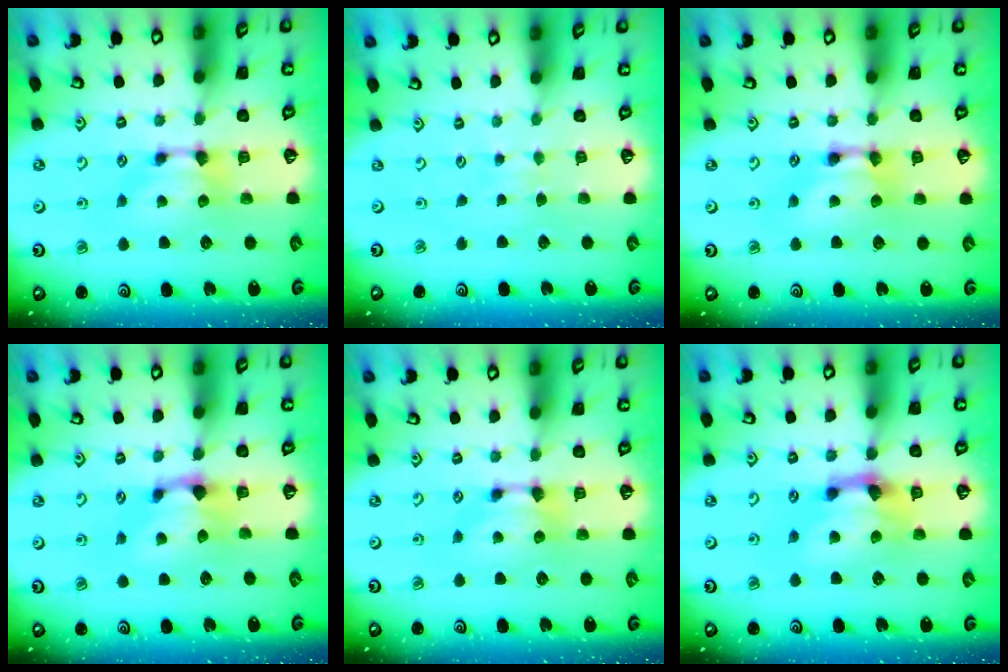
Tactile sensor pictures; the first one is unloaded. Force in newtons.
{"total": 3.7, "press": 3.7, "slide": 0.3}
{"total": 2.0, "press": 2.0, "slide": 0.1}
{"total": 1.0, "press": 0.2, "slide": 0.9}
{"total": 0.0}
{"total": 2.8, "press": 2.4, "slide": 1.5}